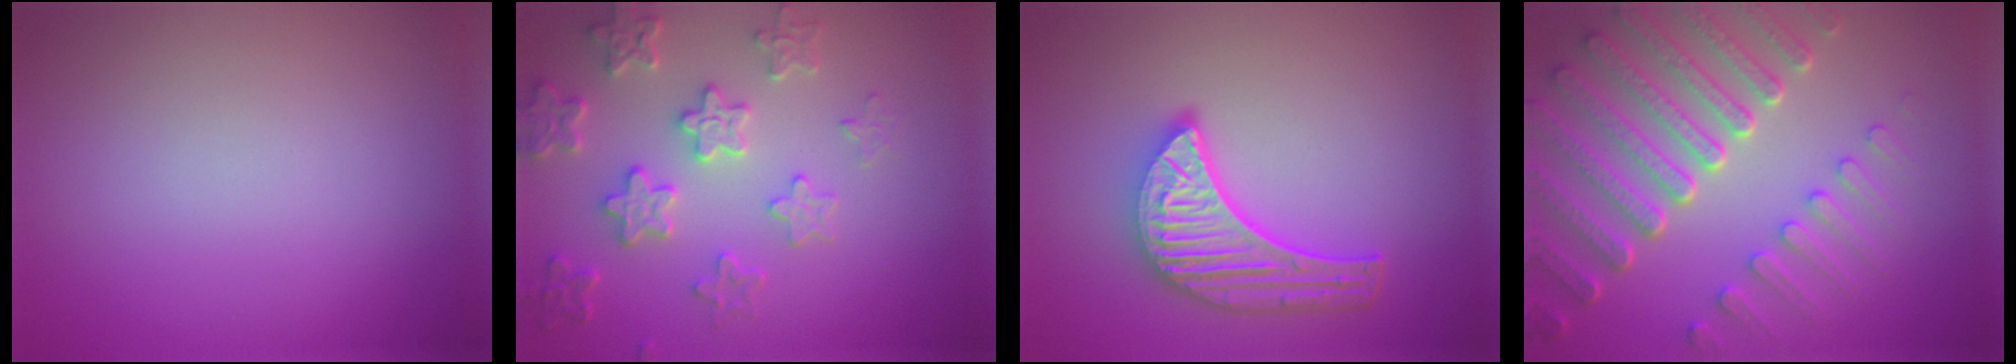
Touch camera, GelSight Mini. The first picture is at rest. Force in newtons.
{"total": 4.5, "press": 3.9, "slide": 2.2}
{"total": 5.7, "press": 4.4, "slide": 3.6}
{"total": 8.0, "press": 6.1, "slide": 5.2}